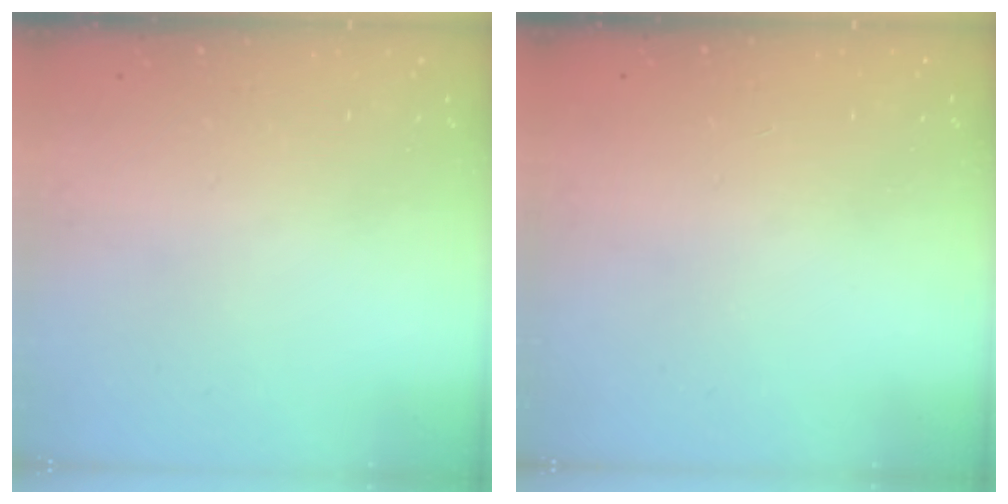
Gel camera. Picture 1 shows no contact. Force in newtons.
{"total": 0.0}